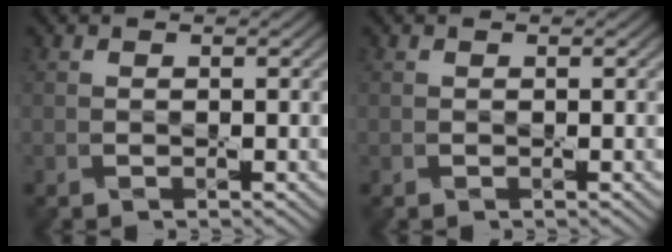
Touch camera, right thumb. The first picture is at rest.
{"total": 0.0}